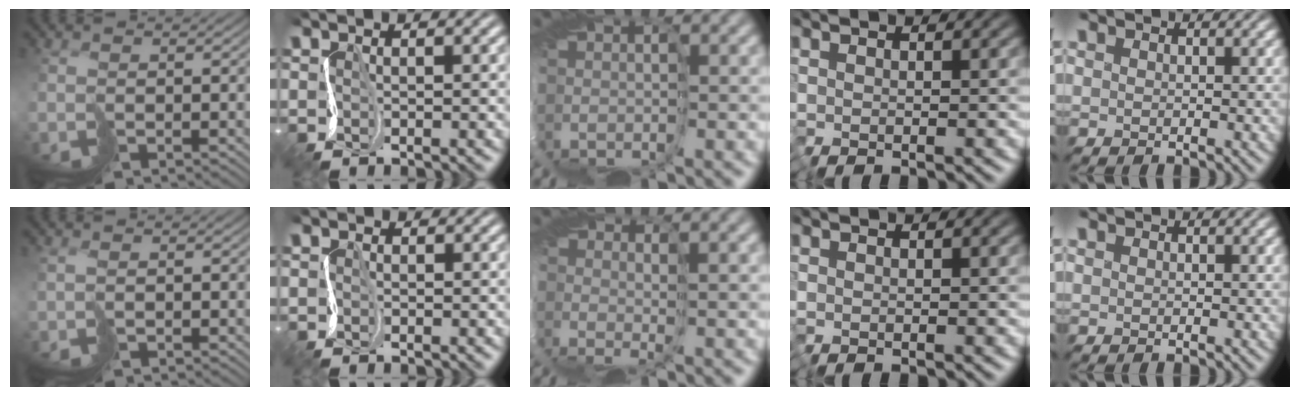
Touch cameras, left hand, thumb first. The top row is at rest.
{"thumb": {"total": 0.8, "force": [0.5, 0.2, 0.6], "torque": [-0.016, 0.000, 0.015]}, "index": {"total": 1.5, "force": [-0.9, -0.3, -1.2], "torque": [0.015, -0.001, -0.008]}, "middle": {"total": 1.1, "force": [0.5, 0.1, 1.0], "torque": [-0.028, 0.000, 0.005]}}